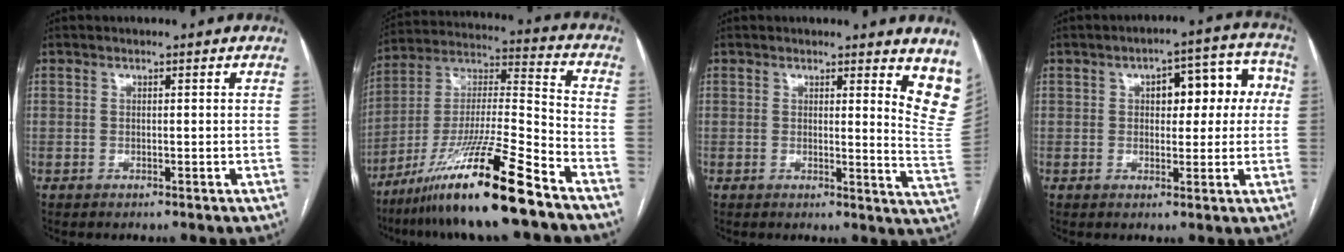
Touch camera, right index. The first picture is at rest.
{"total": 18.9, "force": [-12.9, -0.1, 13.7], "torque": [-0.284, -0.030, -0.236]}
{"total": 8.8, "force": [6.9, 1.5, 5.2], "torque": [-0.041, -0.042, 0.049]}
{"total": 9.1, "force": [1.6, 4.3, 7.8], "torque": [-0.087, 0.043, 0.021]}